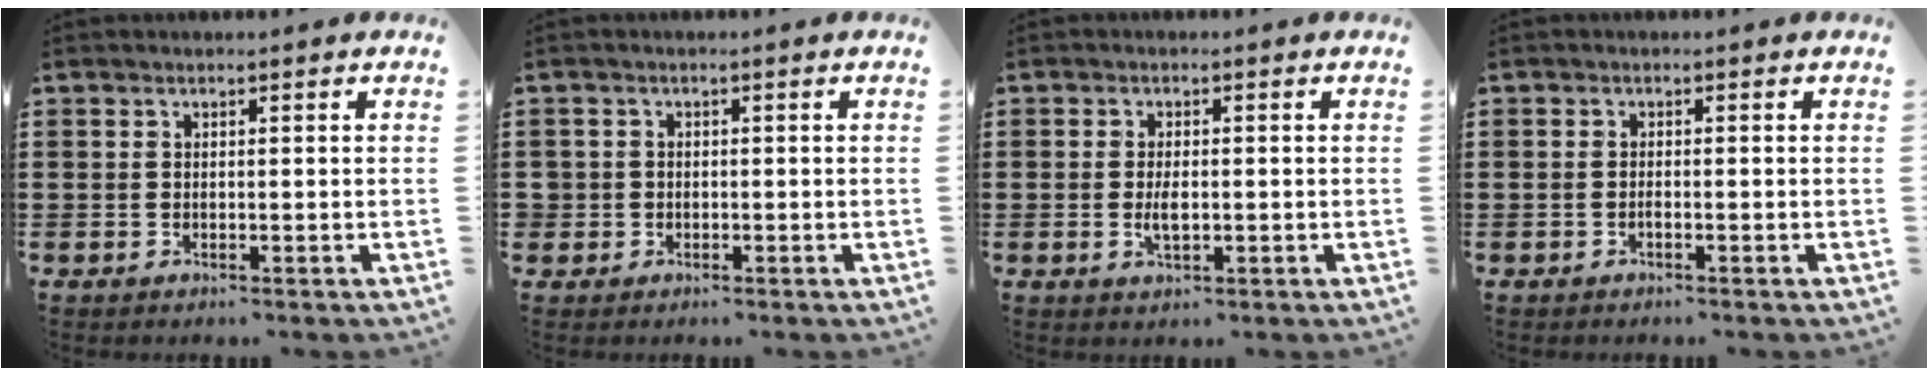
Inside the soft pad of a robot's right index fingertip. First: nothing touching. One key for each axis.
{"total": 1.1, "fx": -0.4, "fy": 1.1, "fz": 0.1, "tx": -0.007, "ty": 0.002, "tz": -0.009}
{"total": 2.8, "fx": -0.2, "fy": 1.2, "fz": 2.5, "tx": -0.047, "ty": 0.000, "tz": -0.004}
{"total": 0.6, "fx": -0.4, "fy": -0.1, "fz": 0.4, "tx": -0.009, "ty": -0.005, "tz": -0.006}